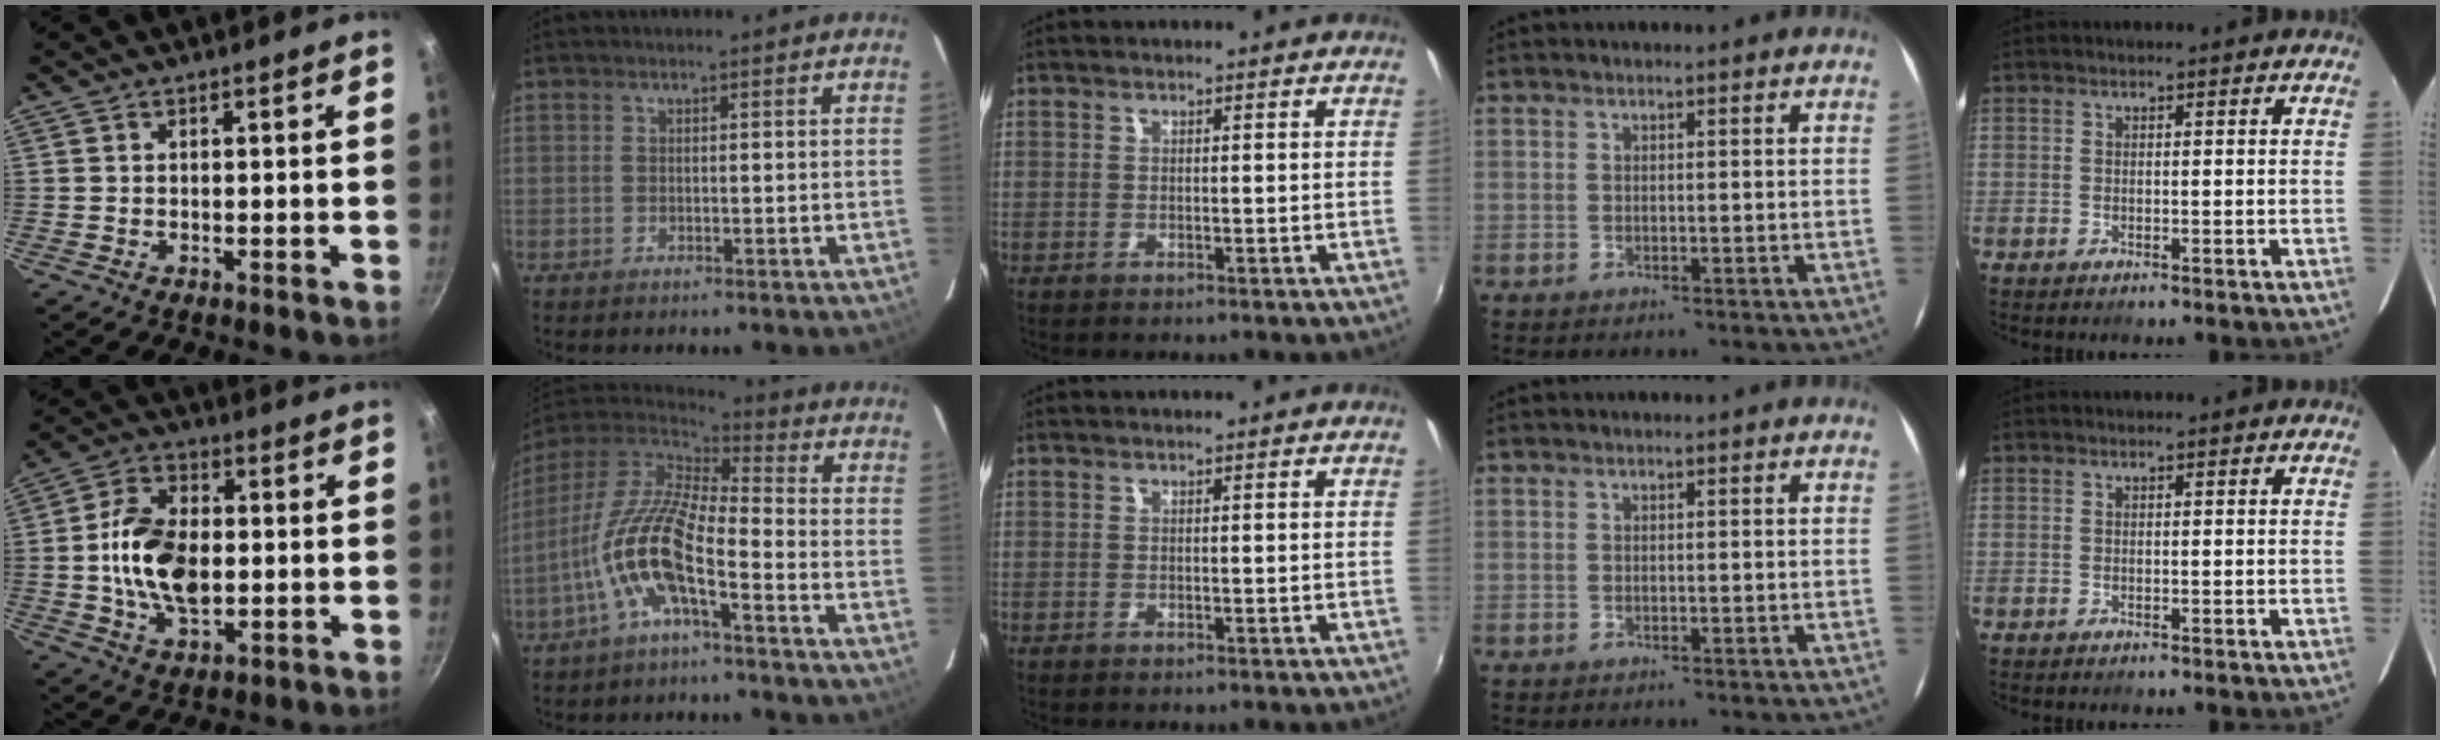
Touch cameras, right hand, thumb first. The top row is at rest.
{"thumb": {"total": 13.9, "force": [-0.4, 8.7, 10.9], "torque": [-0.180, 0.012, -0.013]}, "index": {"total": 14.4, "force": [-6.2, 4.1, 12.3], "torque": [-0.249, -0.006, -0.125]}}